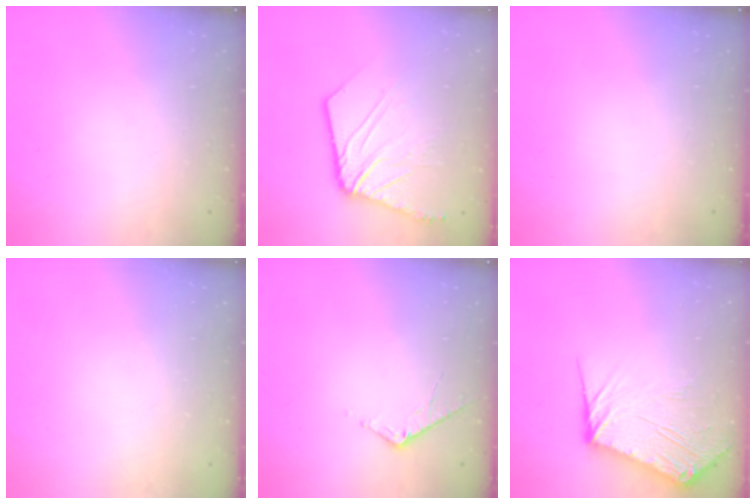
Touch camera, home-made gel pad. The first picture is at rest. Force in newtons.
{"total": 14.6, "press": 14.5, "slide": 1.7}
{"total": 0.0}
{"total": 0.0}
{"total": 6.1, "press": 6.0, "slide": 0.7}
{"total": 12.9, "press": 12.8, "slide": 1.8}